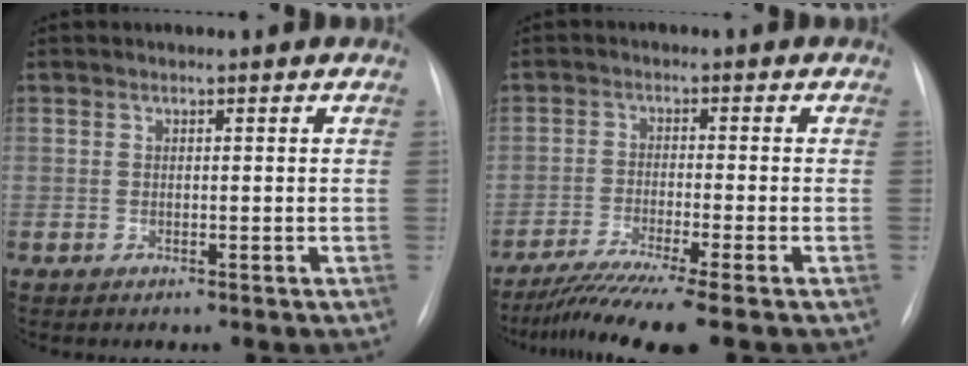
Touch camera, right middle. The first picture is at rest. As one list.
[{"total": 8.9, "force": [-7.0, -1.5, 5.3], "torque": [-0.083, -0.032, -0.116]}]